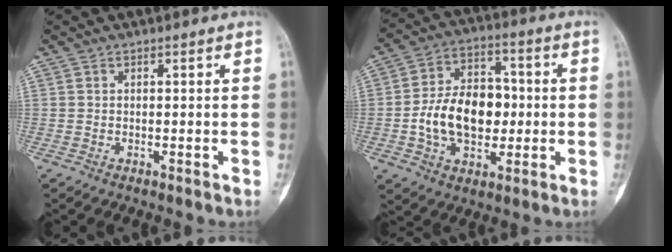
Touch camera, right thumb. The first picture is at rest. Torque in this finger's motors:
{"motor_torque": [1.66, 1.62, 0.48, -0.37, 0.13]}